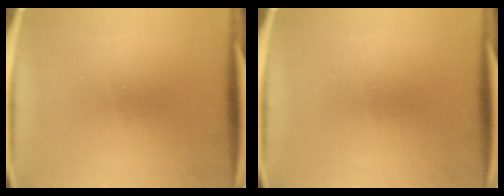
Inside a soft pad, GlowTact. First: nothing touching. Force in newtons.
{"total": 0.0}